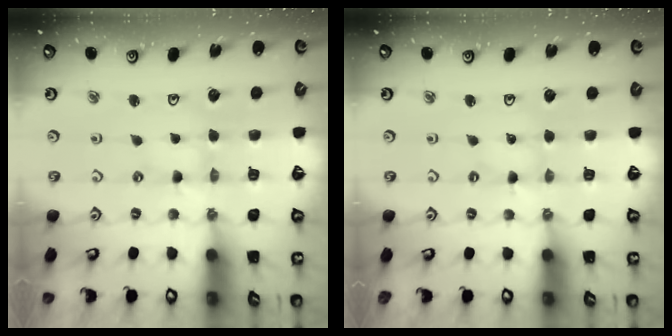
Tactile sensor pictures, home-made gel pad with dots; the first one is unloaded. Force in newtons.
{"total": 0.0}